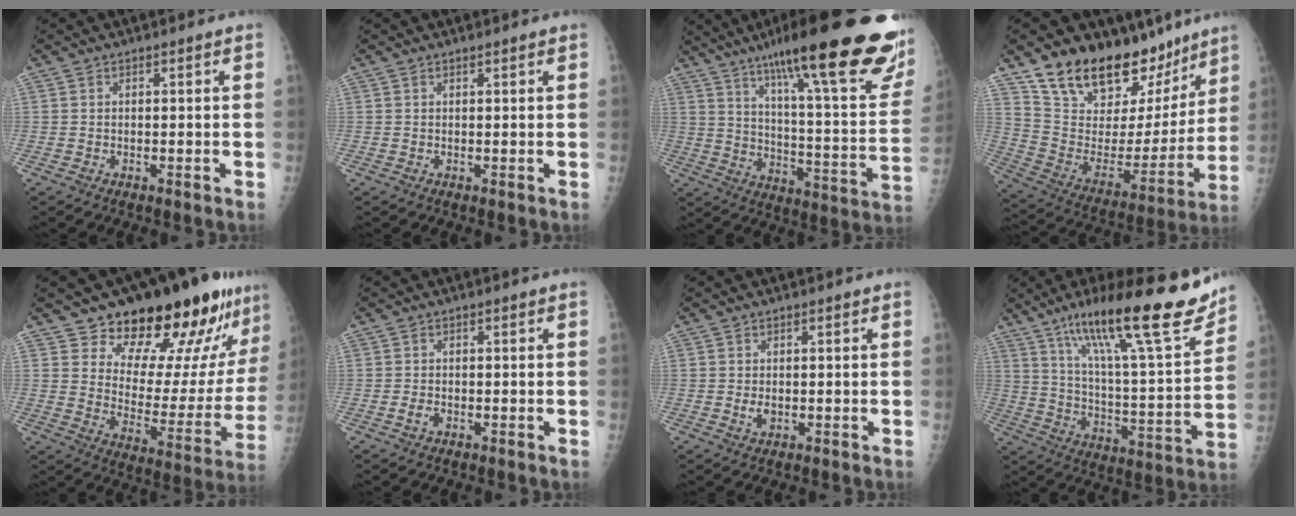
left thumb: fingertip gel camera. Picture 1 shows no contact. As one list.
[{"total": 0.7, "force": [0.6, 0.2, 0.4], "torque": [-0.005, -0.001, 0.007]}, {"total": 33.8, "force": [22.1, 6.1, 24.9], "torque": [-0.283, -0.066, 0.314]}, {"total": 24.5, "force": [19.0, 11.5, 10.4], "torque": [-0.120, -0.098, 0.307]}, {"total": 22.2, "force": [17.0, 8.2, 11.7], "torque": [-0.119, -0.114, 0.240]}, {"total": 1.4, "force": [-0.5, 0.9, 0.9], "torque": [-0.017, 0.001, -0.011]}, {"total": 1.8, "force": [0.0, 1.3, 1.2], "torque": [-0.018, -0.002, 0.002]}, {"total": 26.8, "force": [17.8, 4.8, 19.5], "torque": [-0.288, -0.055, 0.287]}]